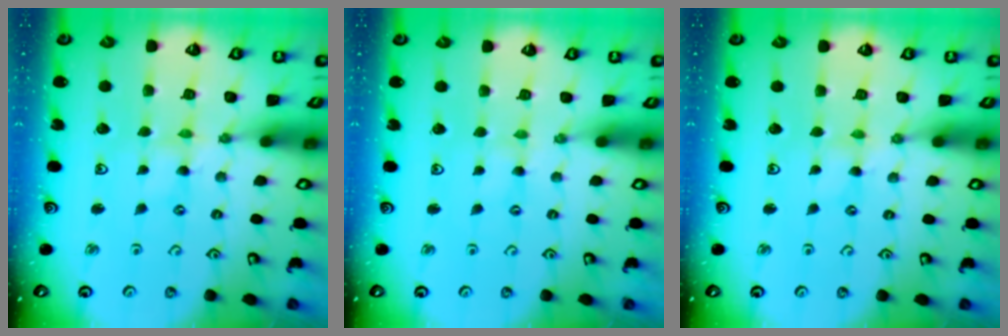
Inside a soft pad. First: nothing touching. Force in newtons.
{"total": 0.8, "press": 0.8, "slide": 0.2}
{"total": 0.0}